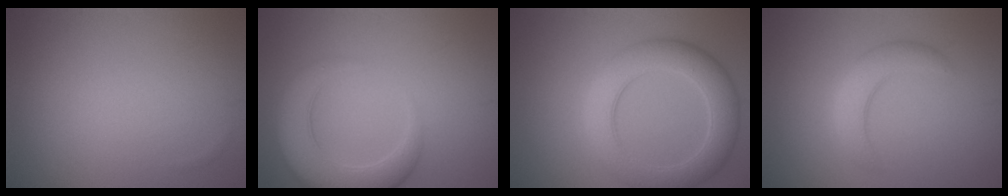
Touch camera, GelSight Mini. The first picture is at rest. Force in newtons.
{"total": 6.0, "press": 6.0, "slide": 0.5}
{"total": 6.2, "press": 6.2, "slide": 0.2}
{"total": 3.2, "press": 3.2, "slide": 0.1}